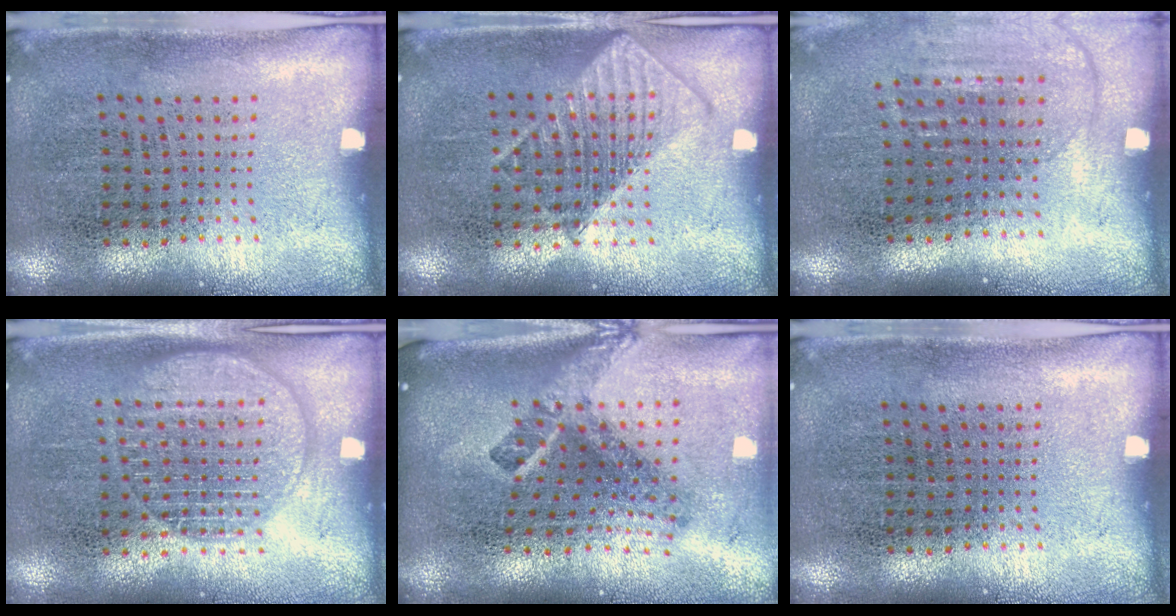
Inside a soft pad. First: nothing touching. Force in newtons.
{"total": 1.1, "press": 1.1, "slide": 0.2}
{"total": 1.3, "press": 1.2, "slide": 0.6}
{"total": 1.7, "press": 1.7, "slide": 0.1}
{"total": 2.7, "press": 1.7, "slide": 2.1}
{"total": 0.0}